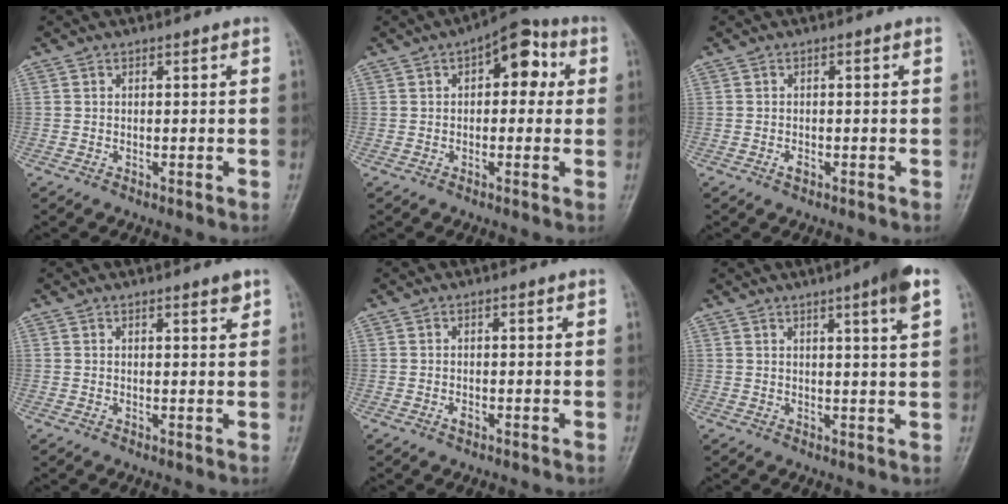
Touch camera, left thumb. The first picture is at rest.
{"total": 8.8, "force": [2.3, 4.9, 7.0], "torque": [-0.053, 0.019, 0.017]}
{"total": 1.3, "force": [-0.6, 0.7, 0.9], "torque": [-0.014, 0.003, -0.011]}
{"total": 1.7, "force": [1.2, 0.3, 1.2], "torque": [-0.015, -0.007, 0.016]}
{"total": 1.1, "force": [-0.5, 0.6, 0.8], "torque": [-0.012, 0.002, -0.009]}
{"total": 6.1, "force": [3.2, 0.2, 5.2], "torque": [-0.074, -0.010, 0.043]}